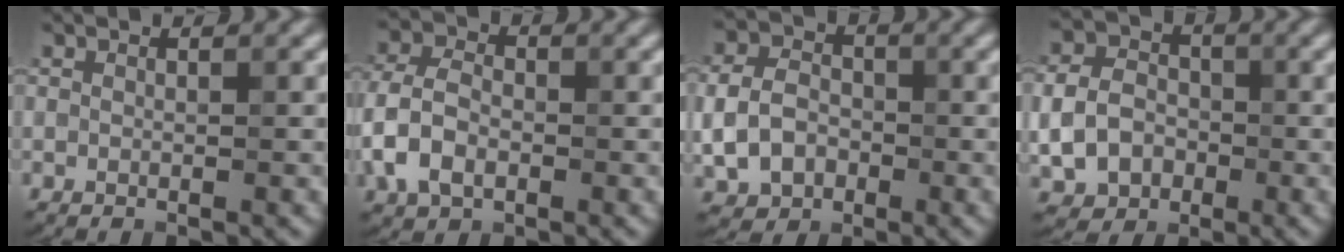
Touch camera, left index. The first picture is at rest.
{"total": 4.9, "force": [-1.5, 3.2, 3.4], "torque": [-0.081, 0.009, -0.034]}
{"total": 4.5, "force": [-1.0, 3.5, 2.7], "torque": [-0.060, 0.004, -0.020]}
{"total": 5.1, "force": [-1.1, 4.1, 2.8], "torque": [-0.065, -0.001, -0.019]}